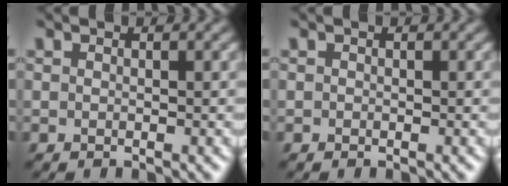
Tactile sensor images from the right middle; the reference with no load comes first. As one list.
[{"total": 0.0}]